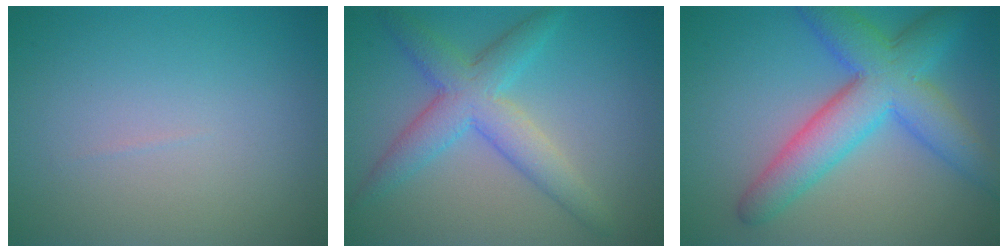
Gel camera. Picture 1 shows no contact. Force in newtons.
{"total": 5.2, "press": 5.1, "slide": 0.3}
{"total": 7.7, "press": 7.7, "slide": 0.2}